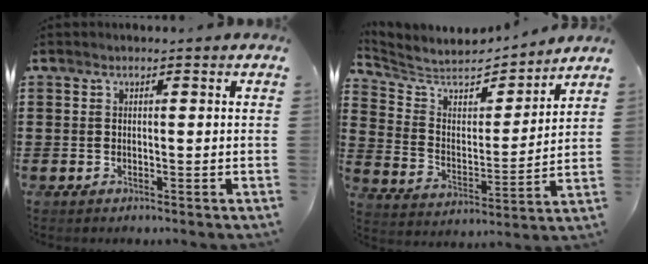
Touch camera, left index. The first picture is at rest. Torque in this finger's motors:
{"motor_torque": [-0.34, 0.41, 0.20, 0.07]}